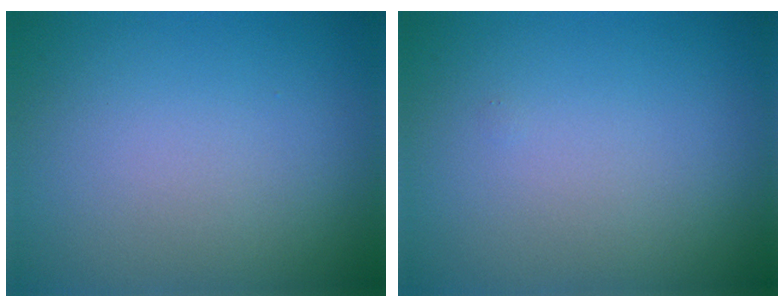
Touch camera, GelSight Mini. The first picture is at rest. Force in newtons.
{"total": 0.0}